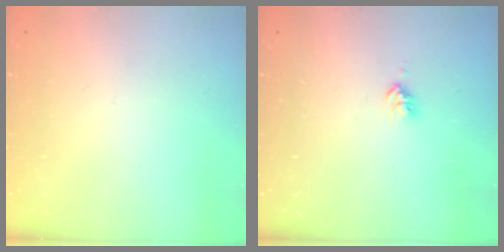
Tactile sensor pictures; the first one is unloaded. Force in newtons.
{"total": 2.8, "press": 2.8, "slide": 0.3}